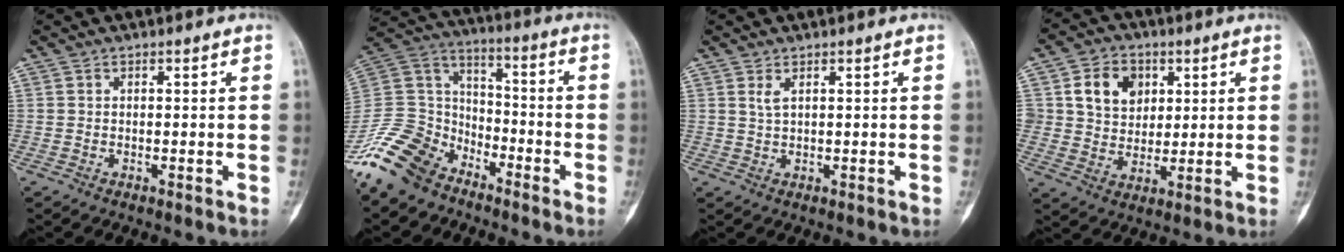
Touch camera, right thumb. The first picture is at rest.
{"total": 16.2, "force": [-11.6, 9.3, 6.4], "torque": [-0.118, 0.073, -0.228]}
{"total": 1.5, "force": [0.8, 0.4, 1.2], "torque": [-0.030, -0.002, 0.021]}
{"total": 9.7, "force": [3.1, 7.8, 4.9], "torque": [-0.043, -0.010, 0.059]}